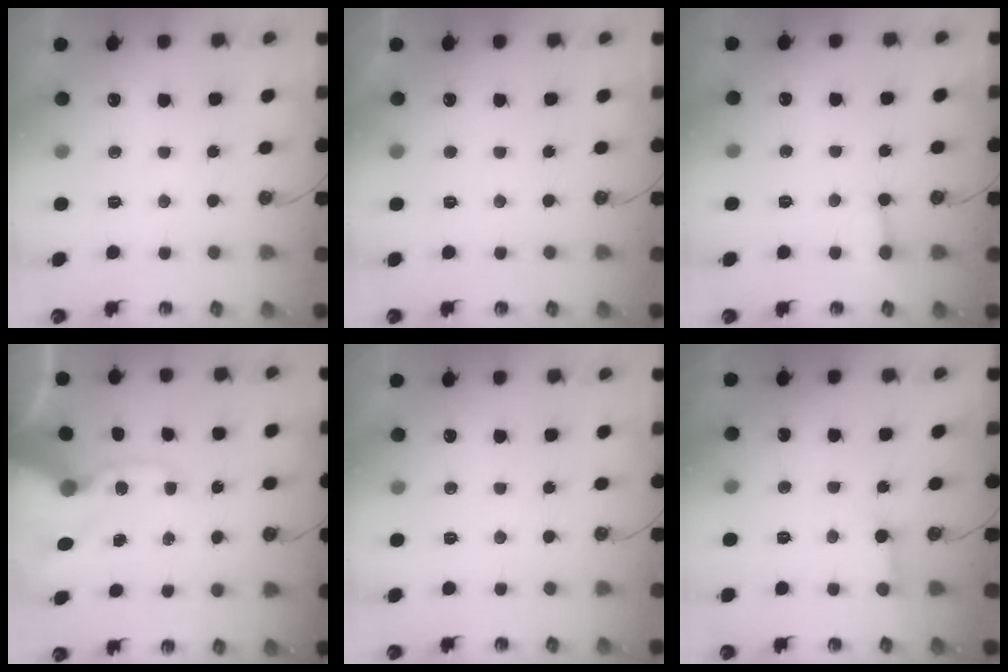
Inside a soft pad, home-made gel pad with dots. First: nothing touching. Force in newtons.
{"total": 3.1, "press": 3.0, "slide": 0.3}
{"total": 2.1, "press": 2.1, "slide": 0.1}
{"total": 15.3, "press": 15.1, "slide": 2.4}
{"total": 0.0}
{"total": 2.4, "press": 2.4, "slide": 0.0}